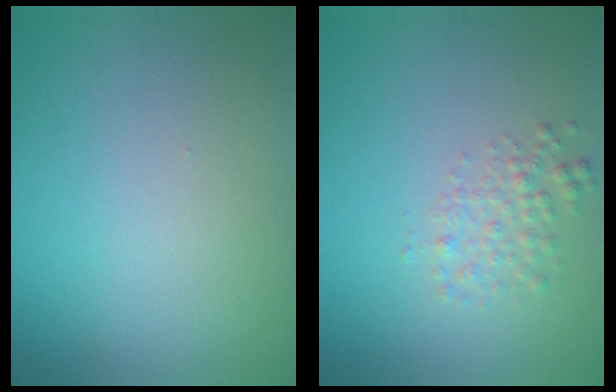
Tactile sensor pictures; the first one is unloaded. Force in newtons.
{"total": 2.0, "press": 2.0, "slide": 0.1}